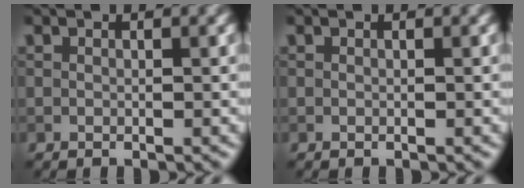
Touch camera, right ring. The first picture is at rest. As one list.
[{"total": 0.0}]